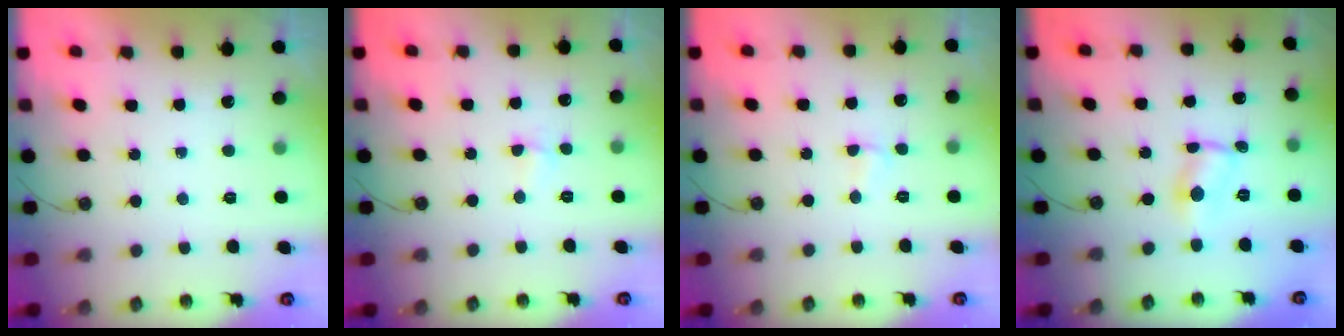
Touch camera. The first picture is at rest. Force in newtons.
{"total": 2.3, "press": 2.2, "slide": 0.5}
{"total": 2.9, "press": 2.9, "slide": 0.6}
{"total": 2.2, "press": 2.1, "slide": 0.3}